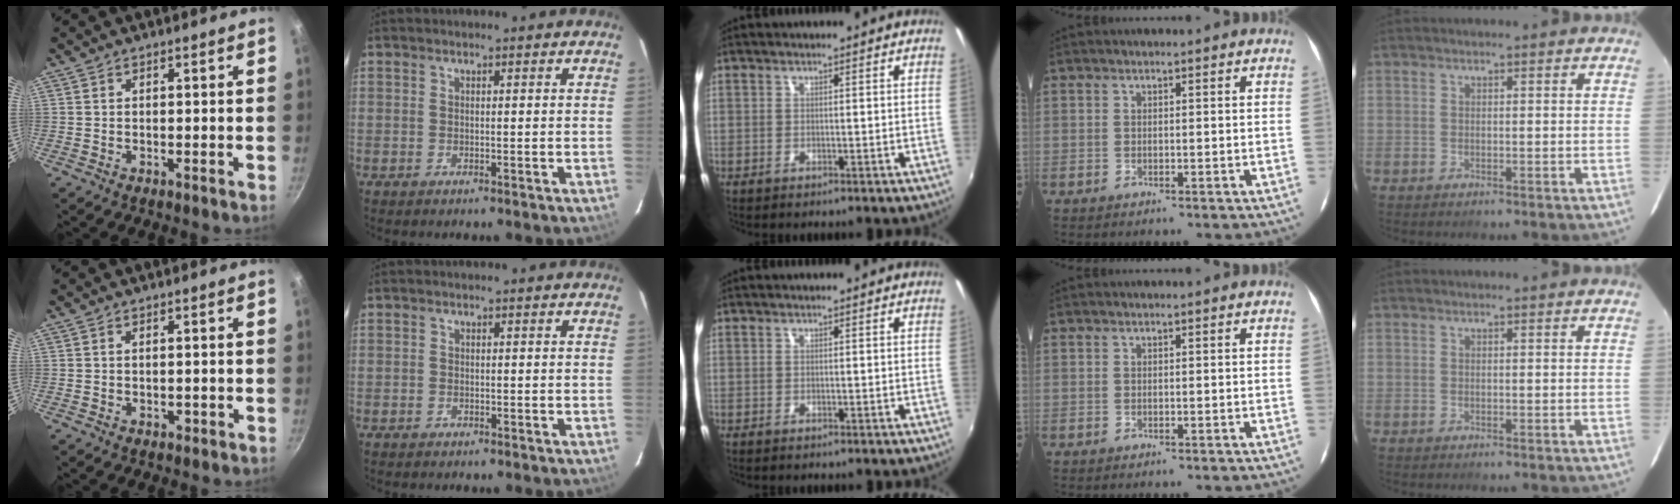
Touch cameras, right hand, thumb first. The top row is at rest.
{"thumb": {"total": 1.1, "force": [-0.3, 0.7, 0.8], "torque": [-0.008, 0.001, -0.004]}, "index": {"total": 0.9, "force": [-0.6, 0.7, 0.1], "torque": [0.000, 0.003, -0.009]}}